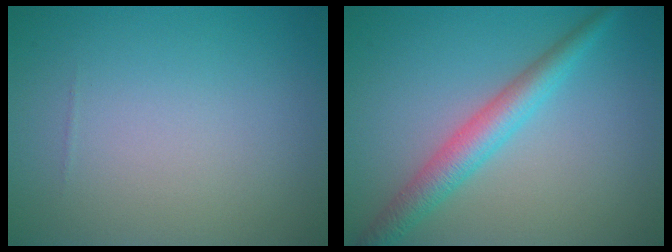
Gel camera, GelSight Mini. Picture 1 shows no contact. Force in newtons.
{"total": 3.9, "press": 3.9, "slide": 0.2}